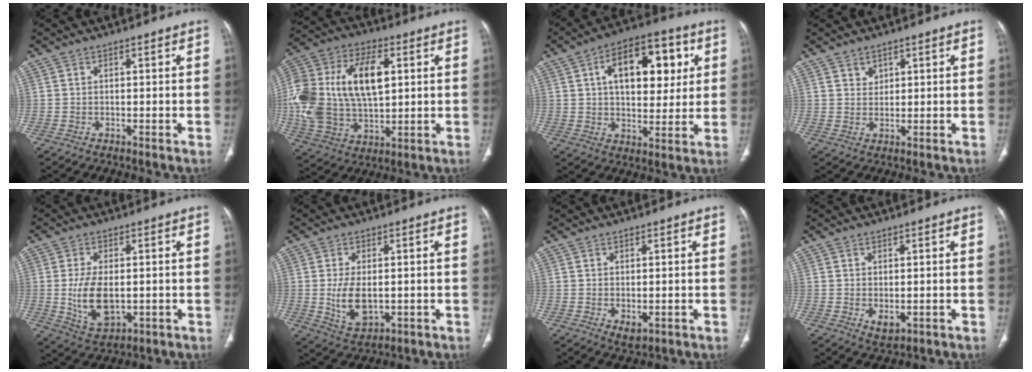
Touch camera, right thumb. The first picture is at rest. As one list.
[{"total": 23.7, "force": [3.3, 13.8, 18.9], "torque": [-0.385, 0.007, 0.058]}, {"total": 17.6, "force": [4.9, 9.8, 13.8], "torque": [-0.163, 0.008, 0.071]}, {"total": 2.2, "force": [1.4, 1.6, 0.5], "torque": [0.003, -0.010, 0.024]}, {"total": 9.6, "force": [-0.6, 5.4, 8.0], "torque": [-0.146, -0.011, 0.002]}, {"total": 7.5, "force": [-0.4, 4.3, 6.2], "torque": [-0.112, -0.013, 0.006]}, {"total": 2.6, "force": [-0.4, 1.4, 2.1], "torque": [-0.032, -0.007, 0.003]}, {"total": 3.0, "force": [-0.4, 1.7, 2.5], "torque": [-0.038, -0.008, 0.006]}]